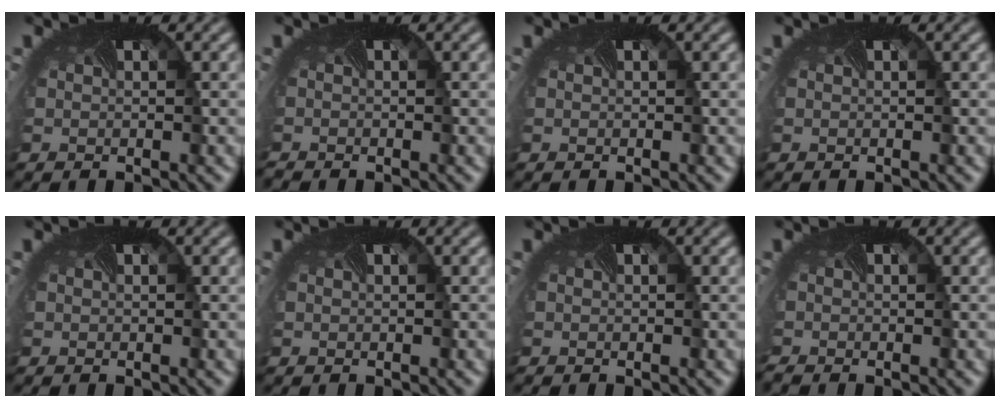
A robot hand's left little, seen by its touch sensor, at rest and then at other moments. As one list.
[{"total": 0.9, "force": [-0.9, -0.3, -0.1], "torque": [-0.006, -0.010, -0.018]}, {"total": 0.0}, {"total": 0.0}, {"total": 0.0}, {"total": 0.0}, {"total": 0.0}, {"total": 1.1, "force": [-1.1, -0.1, 0.2], "torque": [-0.010, -0.012, -0.022]}]